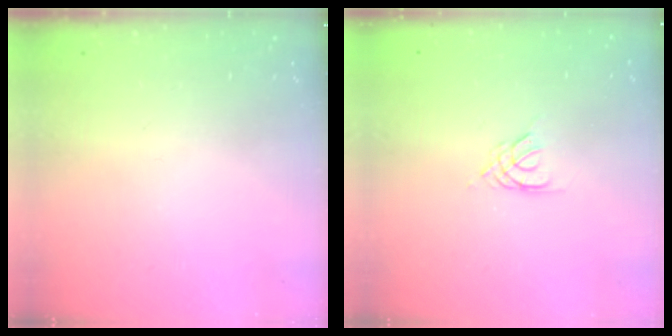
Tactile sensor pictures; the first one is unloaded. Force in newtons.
{"total": 2.1, "press": 2.1, "slide": 0.4}